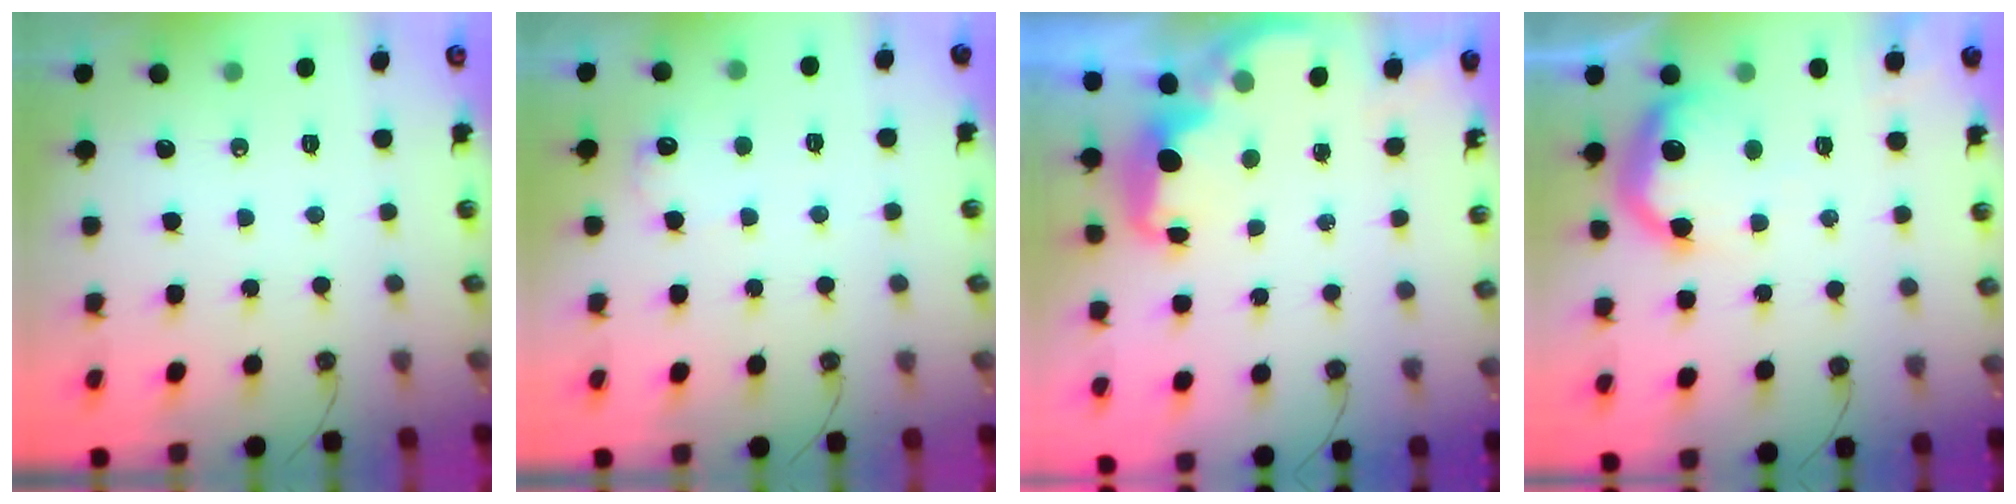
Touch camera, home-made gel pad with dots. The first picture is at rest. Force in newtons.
{"total": 6.3, "press": 6.3, "slide": 0.2}
{"total": 3.1, "press": 3.0, "slide": 0.7}
{"total": 13.8, "press": 13.7, "slide": 0.8}